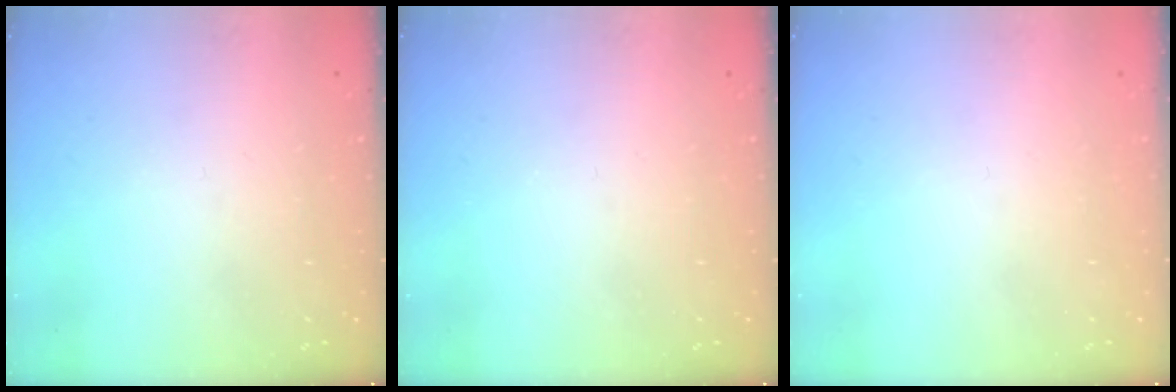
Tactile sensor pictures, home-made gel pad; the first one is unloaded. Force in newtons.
{"total": 0.0}
{"total": 1.8, "press": 1.8, "slide": 0.1}